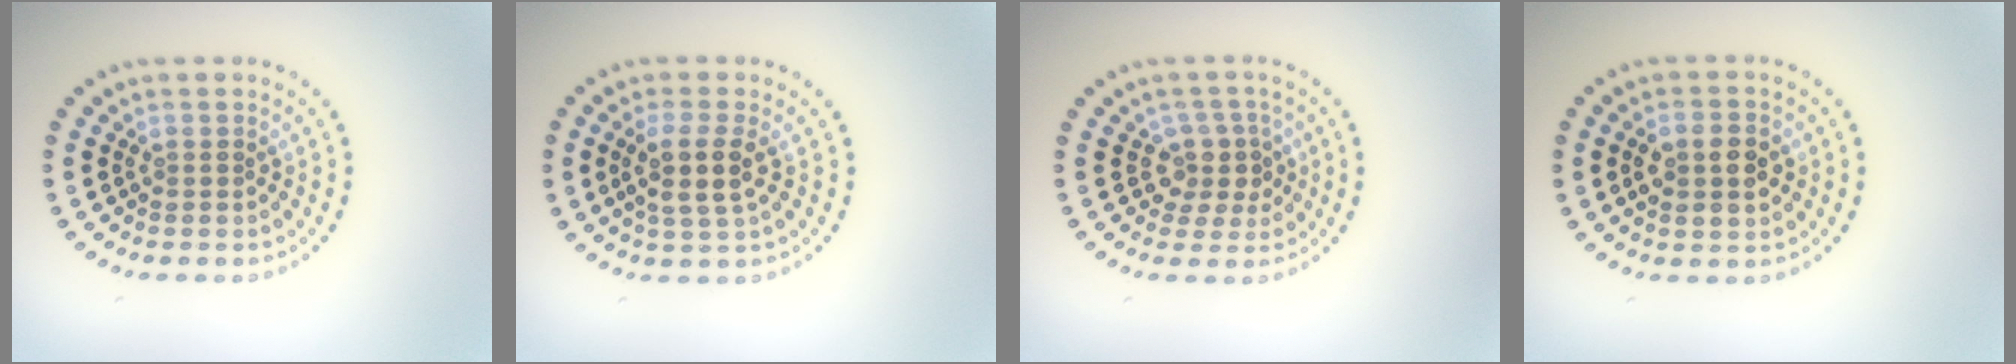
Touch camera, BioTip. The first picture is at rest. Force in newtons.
{"total": 3.1, "press": 2.7, "slide": 1.6}
{"total": 2.7, "press": 2.2, "slide": 1.6}
{"total": 3.1, "press": 3.1, "slide": 0.1}